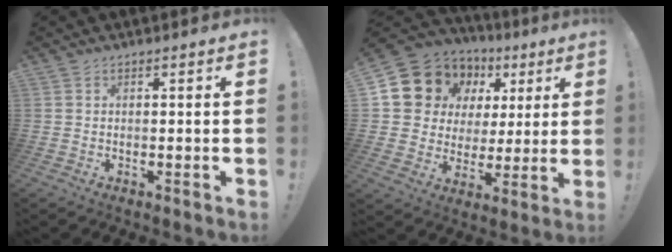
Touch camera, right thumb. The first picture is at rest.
{"total": 12.7, "force": [7.4, 9.7, 3.5], "torque": [-0.059, -0.050, 0.154]}